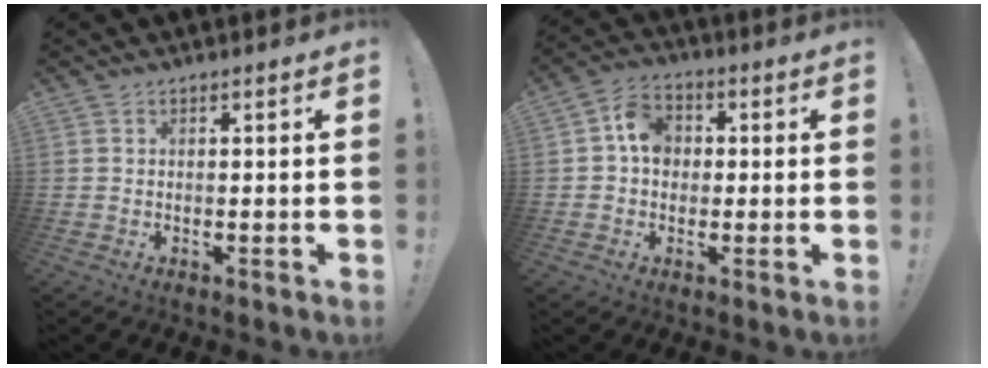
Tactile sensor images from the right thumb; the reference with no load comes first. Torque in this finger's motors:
{"motor_torque": [0.06, -0.19, 0.30, -0.29, 0.00]}